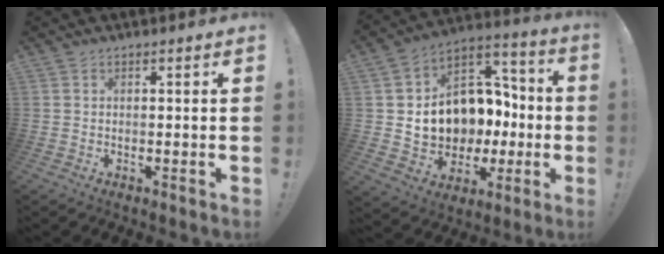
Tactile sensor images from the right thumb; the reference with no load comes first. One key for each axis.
{"total": 14.0, "fx": 0.6, "fy": 12.5, "fz": 6.3, "tx": -0.084, "ty": -0.016, "tz": 0.042}